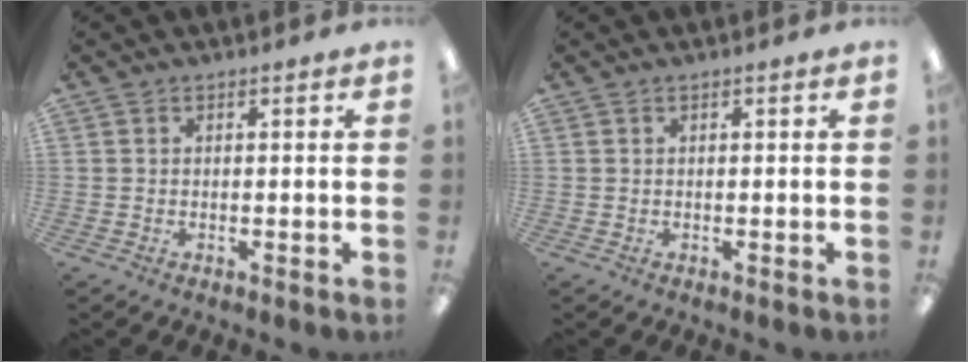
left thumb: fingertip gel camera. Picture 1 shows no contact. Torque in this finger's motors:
{"motor_torque": [0.00, 0.00, -0.08, 0.08, 0.00]}